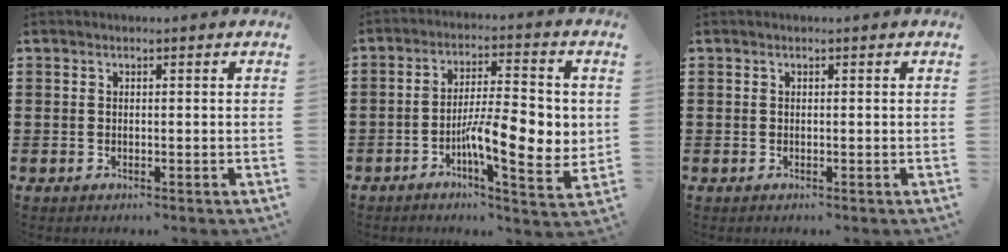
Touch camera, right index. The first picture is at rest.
{"total": 9.8, "force": [-1.7, 3.0, 9.2], "torque": [-0.148, -0.010, -0.030]}
{"total": 0.0}